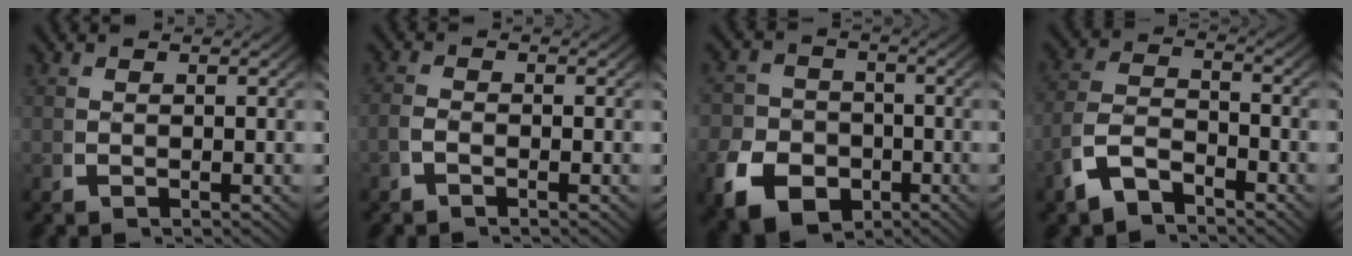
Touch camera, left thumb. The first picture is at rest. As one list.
[{"total": 1.1, "force": [-0.8, 0.4, 0.6], "torque": [-0.016, -0.003, -0.017]}, {"total": 9.8, "force": [-4.0, 7.8, 4.5], "torque": [-0.074, -0.037, -0.060]}, {"total": 5.7, "force": [-2.6, 3.8, 3.4], "torque": [-0.079, -0.024, -0.039]}]